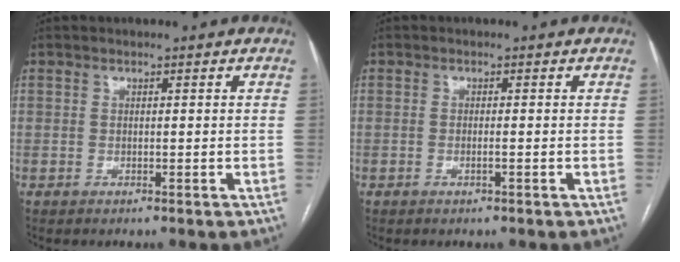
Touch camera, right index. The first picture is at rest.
{"total": 0.7, "force": [-0.3, 0.0, 0.7], "torque": [-0.015, 0.000, -0.004]}